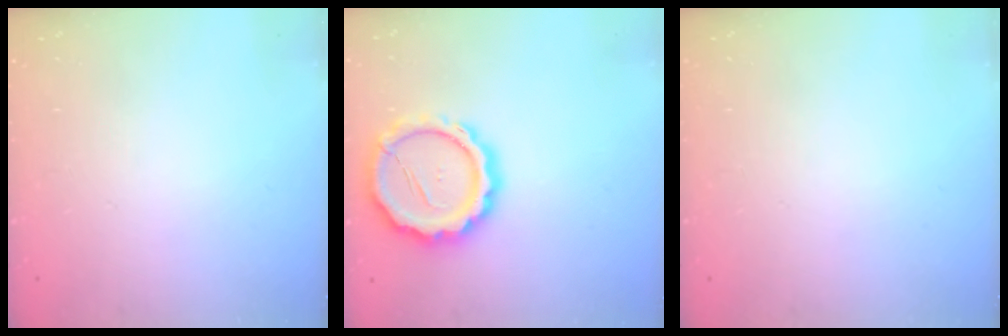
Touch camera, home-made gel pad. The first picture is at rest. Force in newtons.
{"total": 16.6, "press": 16.4, "slide": 3.0}
{"total": 0.0}